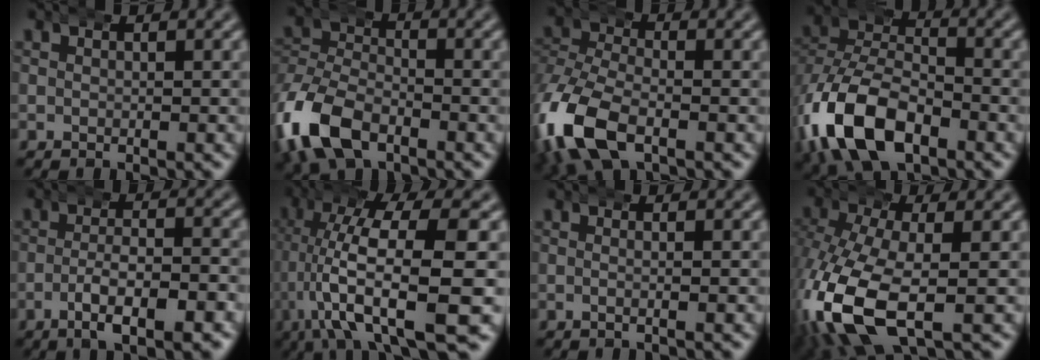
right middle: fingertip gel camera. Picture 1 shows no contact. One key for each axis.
{"total": 7.7, "fx": -3.6, "fy": 5.5, "fz": 3.9, "tx": -0.105, "ty": -0.026, "tz": -0.053}
{"total": 7.4, "fx": -3.1, "fy": 4.8, "fz": 4.8, "tx": -0.132, "ty": -0.029, "tz": -0.040}
{"total": 10.4, "fx": -3.2, "fy": 7.2, "fz": 6.8, "tx": -0.144, "ty": -0.034, "tz": -0.043}
{"total": 4.9, "fx": -2.7, "fy": 1.3, "fz": 3.9, "tx": -0.060, "ty": -0.001, "tz": -0.044}
{"total": 11.2, "fx": -2.4, "fy": 4.3, "fz": 10.1, "tx": -0.185, "ty": -0.020, "tz": -0.028}
{"total": 1.3, "fx": -0.4, "fy": 0.0, "fz": 1.2, "tx": -0.023, "ty": 0.003, "tz": -0.011}
{"total": 9.9, "fx": -3.0, "fy": 5.7, "fz": 7.5, "tx": -0.207, "ty": -0.050, "tz": -0.018}